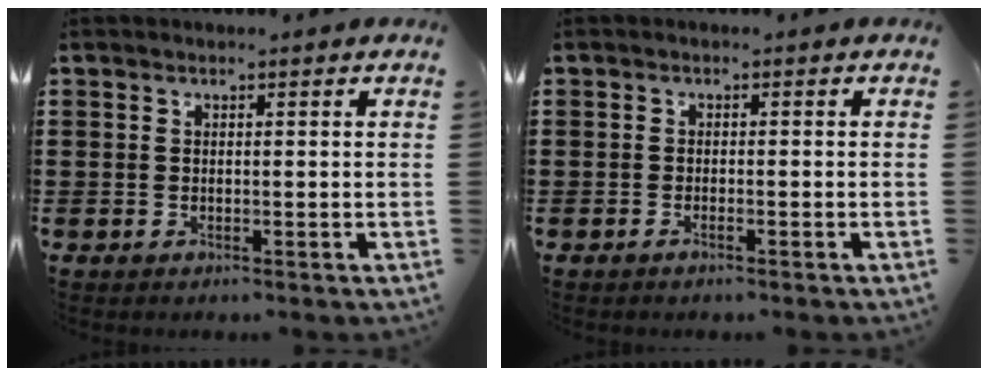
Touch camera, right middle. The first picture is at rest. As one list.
[{"total": 0.8, "force": [-0.5, 0.0, 0.5], "torque": [-0.011, -0.004, -0.010]}]